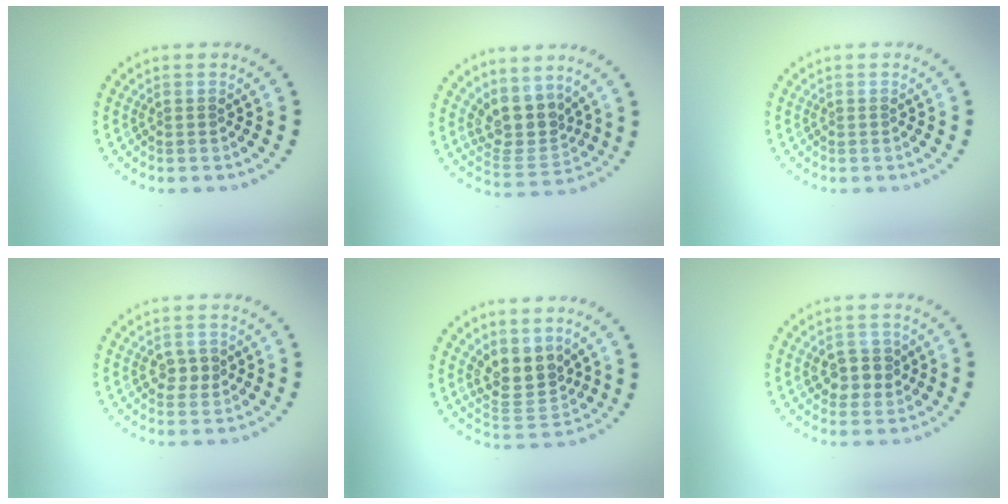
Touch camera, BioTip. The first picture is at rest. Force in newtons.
{"total": 3.8, "press": 3.0, "slide": 2.2}
{"total": 0.0}
{"total": 1.9, "press": 1.9, "slide": 0.4}
{"total": 3.8, "press": 3.4, "slide": 1.7}
{"total": 2.9, "press": 2.8, "slide": 0.7}